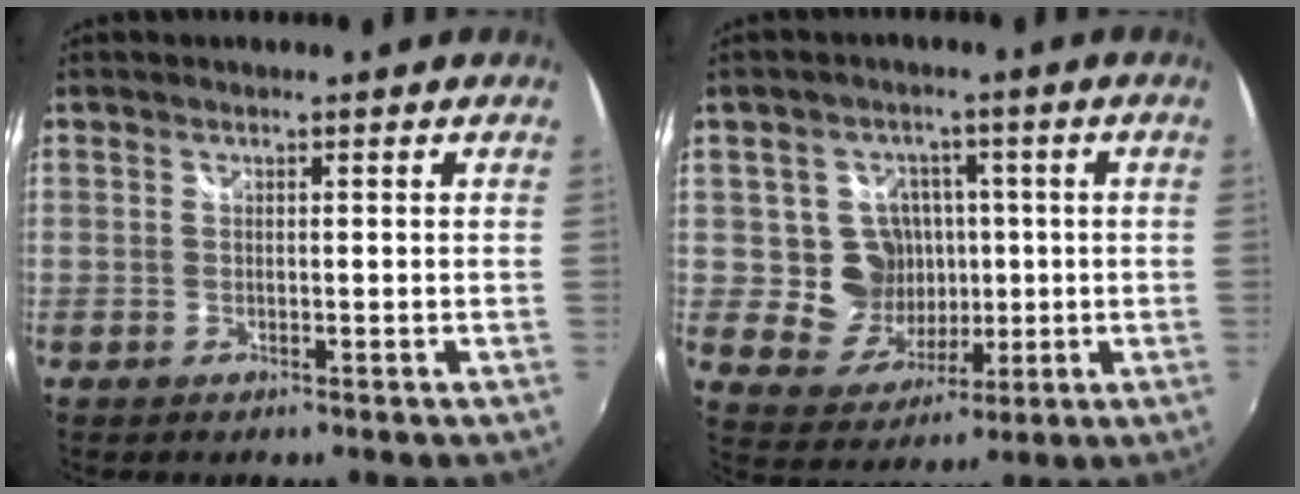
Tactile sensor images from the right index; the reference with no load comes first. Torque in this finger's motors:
{"motor_torque": [0.08, 0.02, 0.10, 0.00]}